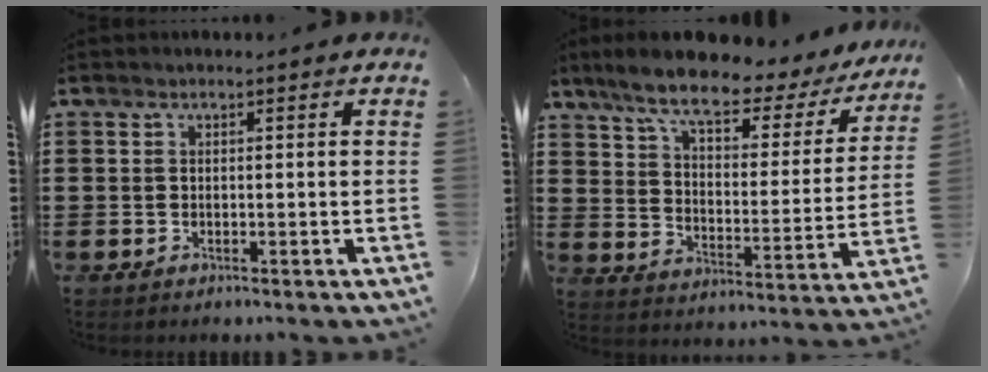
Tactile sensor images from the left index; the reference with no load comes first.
{"total": 8.9, "force": [7.0, 1.7, 5.2], "torque": [-0.122, -0.037, 0.113]}